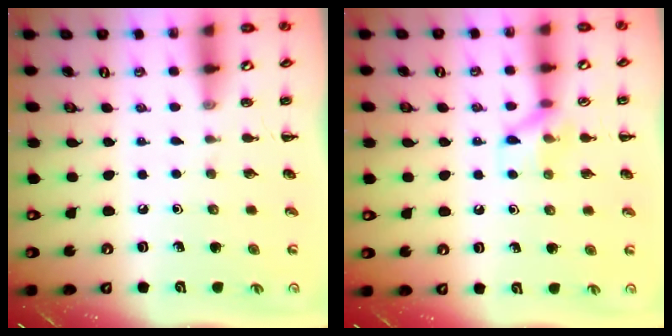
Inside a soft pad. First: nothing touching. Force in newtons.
{"total": 7.8, "press": 7.6, "slide": 1.4}